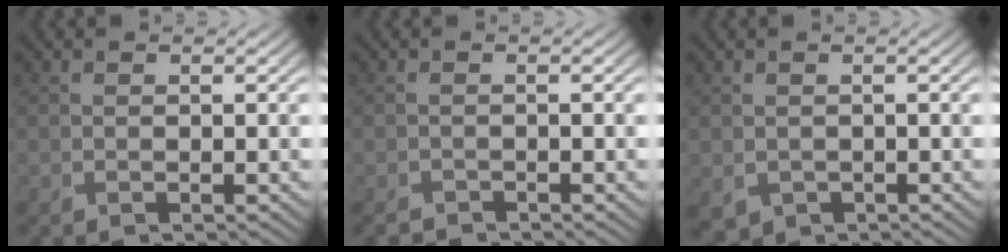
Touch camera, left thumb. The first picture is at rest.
{"total": 1.4, "force": [-1.4, 0.1, 0.2], "torque": [-0.002, -0.005, -0.027]}
{"total": 1.4, "force": [-0.2, 1.3, 0.5], "torque": [-0.022, -0.015, 0.000]}